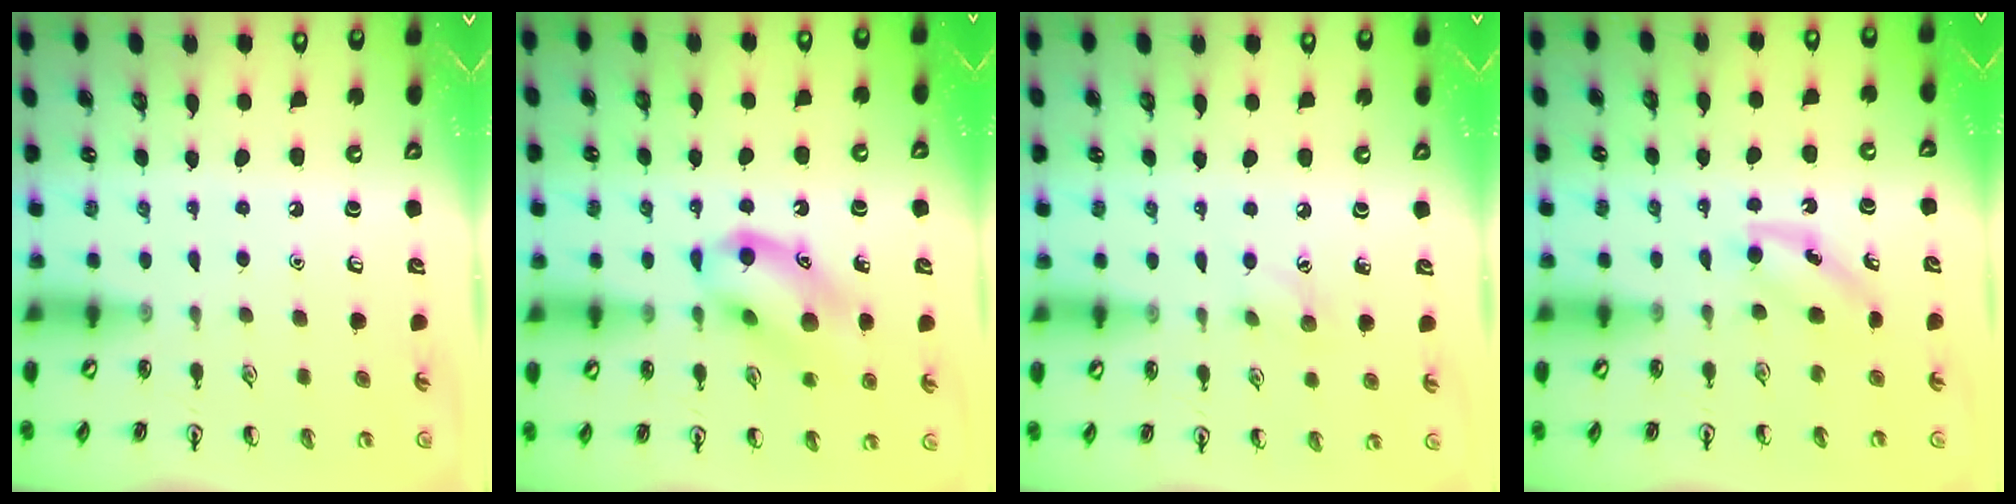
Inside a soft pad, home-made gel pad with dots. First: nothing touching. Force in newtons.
{"total": 13.2, "press": 13.0, "slide": 2.2}
{"total": 6.3, "press": 6.0, "slide": 1.9}
{"total": 4.4, "press": 4.1, "slide": 1.4}